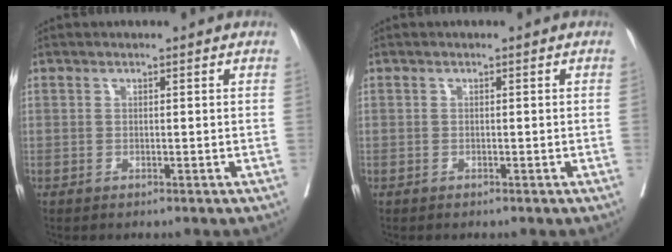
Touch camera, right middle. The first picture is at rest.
{"total": 0.0}